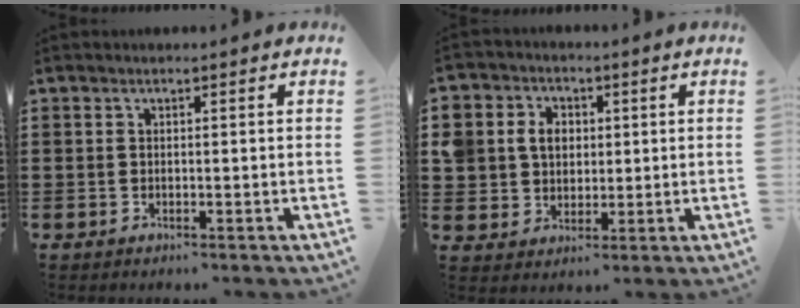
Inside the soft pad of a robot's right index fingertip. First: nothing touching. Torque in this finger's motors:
{"motor_torque": [0.55, -0.32, 0.20, 0.10]}